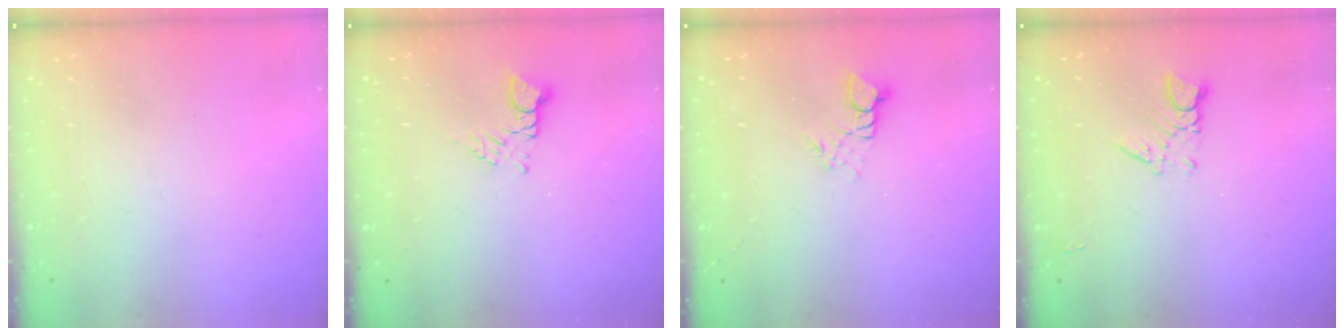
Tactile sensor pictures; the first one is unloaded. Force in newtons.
{"total": 2.8, "press": 2.8, "slide": 0.5}
{"total": 3.0, "press": 3.0, "slide": 0.2}
{"total": 3.6, "press": 3.6, "slide": 0.6}